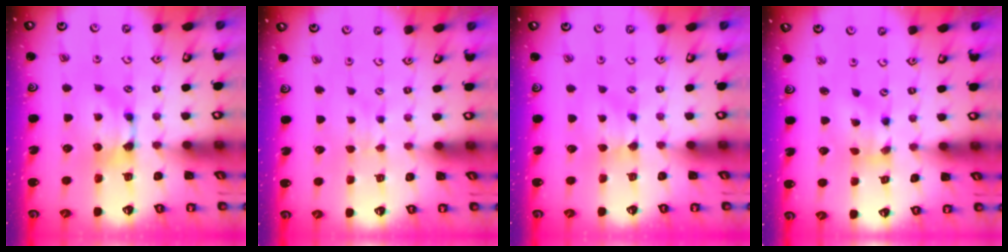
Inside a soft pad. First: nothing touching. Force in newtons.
{"total": 3.4, "press": 3.4, "slide": 0.4}
{"total": 2.0, "press": 1.9, "slide": 0.7}
{"total": 1.4, "press": 0.8, "slide": 1.2}